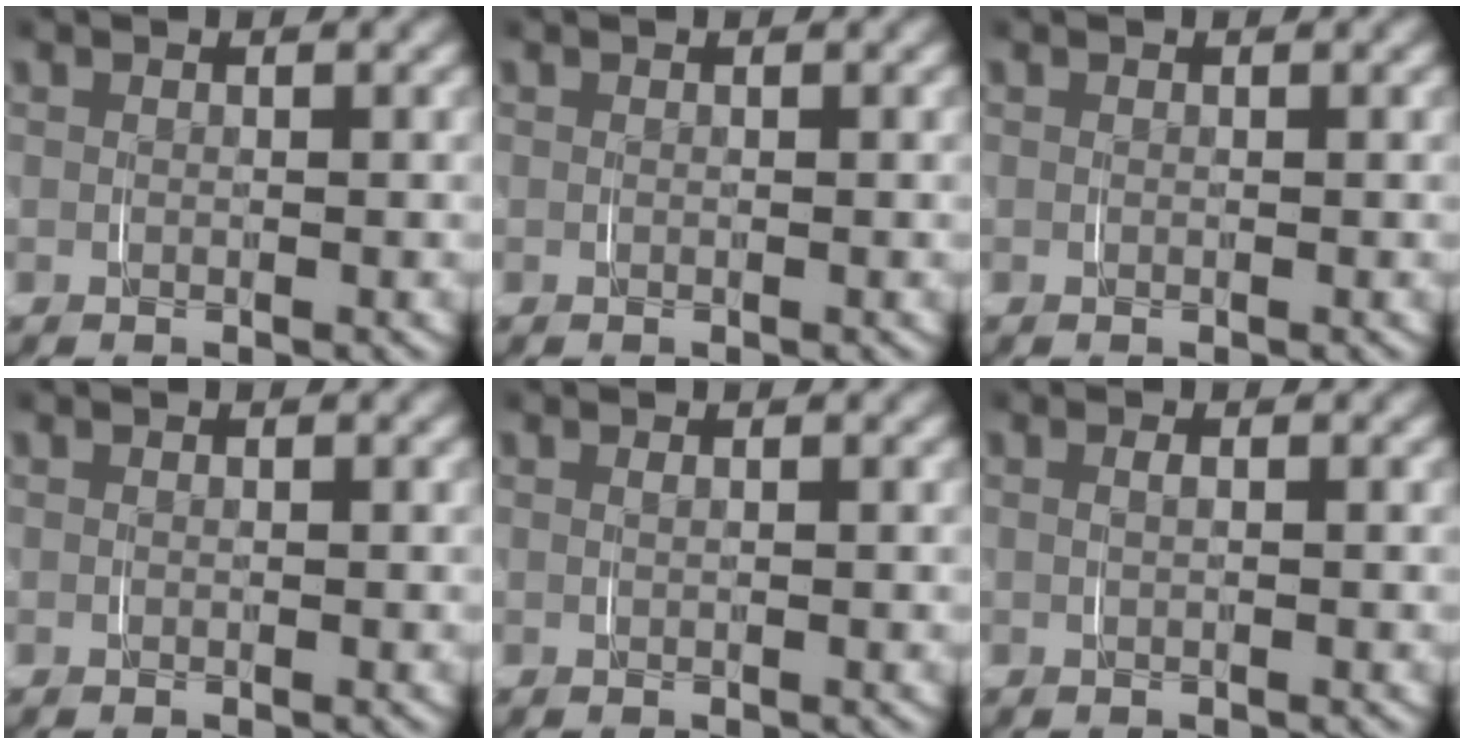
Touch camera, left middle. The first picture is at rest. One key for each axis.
{"total": 0.0}
{"total": 0.0}
{"total": 0.0}
{"total": 0.9, "fx": 0.4, "fy": -0.8, "fz": -0.2, "tx": 0.015, "ty": 0.006, "tz": 0.006}
{"total": 1.2, "fx": 0.3, "fy": -1.2, "fz": -0.2, "tx": 0.015, "ty": 0.006, "tz": 0.004}